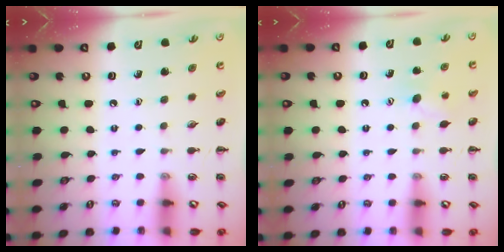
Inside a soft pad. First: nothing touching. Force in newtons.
{"total": 7.1, "press": 6.9, "slide": 1.6}